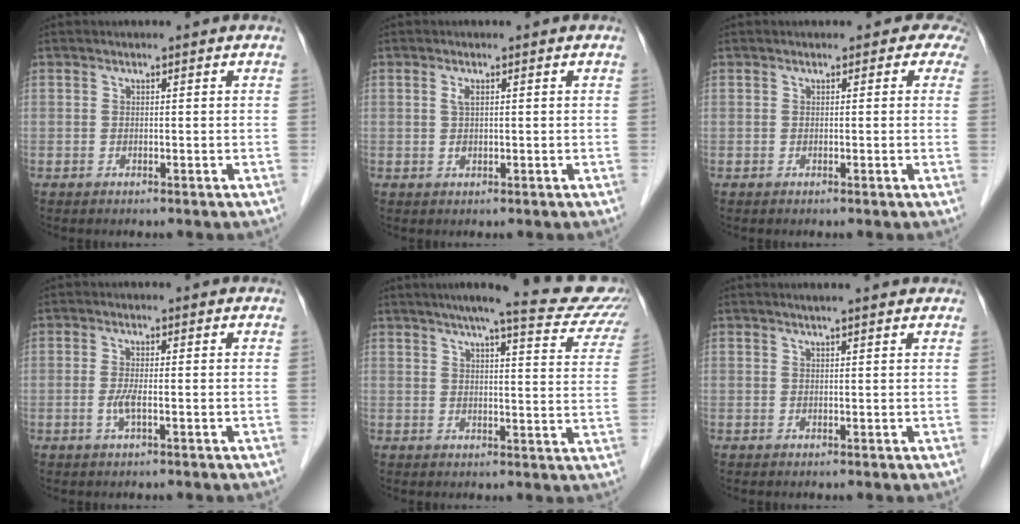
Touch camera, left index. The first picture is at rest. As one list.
[{"total": 1.4, "force": [0.4, 0.6, 1.3], "torque": [-0.029, 0.001, 0.009]}, {"total": 1.8, "force": [1.0, 1.4, 0.4], "torque": [0.015, -0.002, -0.009]}, {"total": 2.1, "force": [-0.6, 0.2, 2.0], "torque": [-0.046, -0.002, -0.014]}, {"total": 18.7, "force": [16.2, 2.1, 9.0], "torque": [-0.112, -0.017, 0.181]}, {"total": 5.0, "force": [4.3, 0.6, 2.4], "torque": [-0.031, 0.019, 0.050]}]